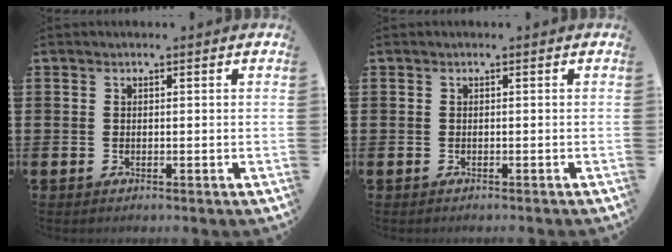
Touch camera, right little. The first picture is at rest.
{"total": 0.0}